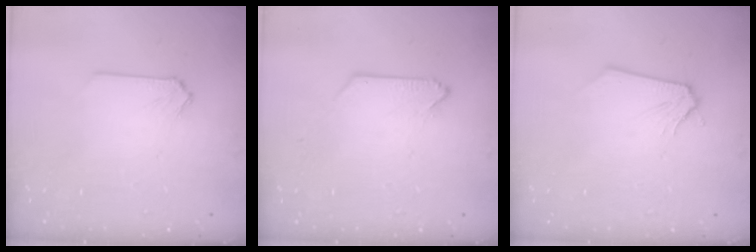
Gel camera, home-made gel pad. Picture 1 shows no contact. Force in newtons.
{"total": 0.0}
{"total": 0.0}